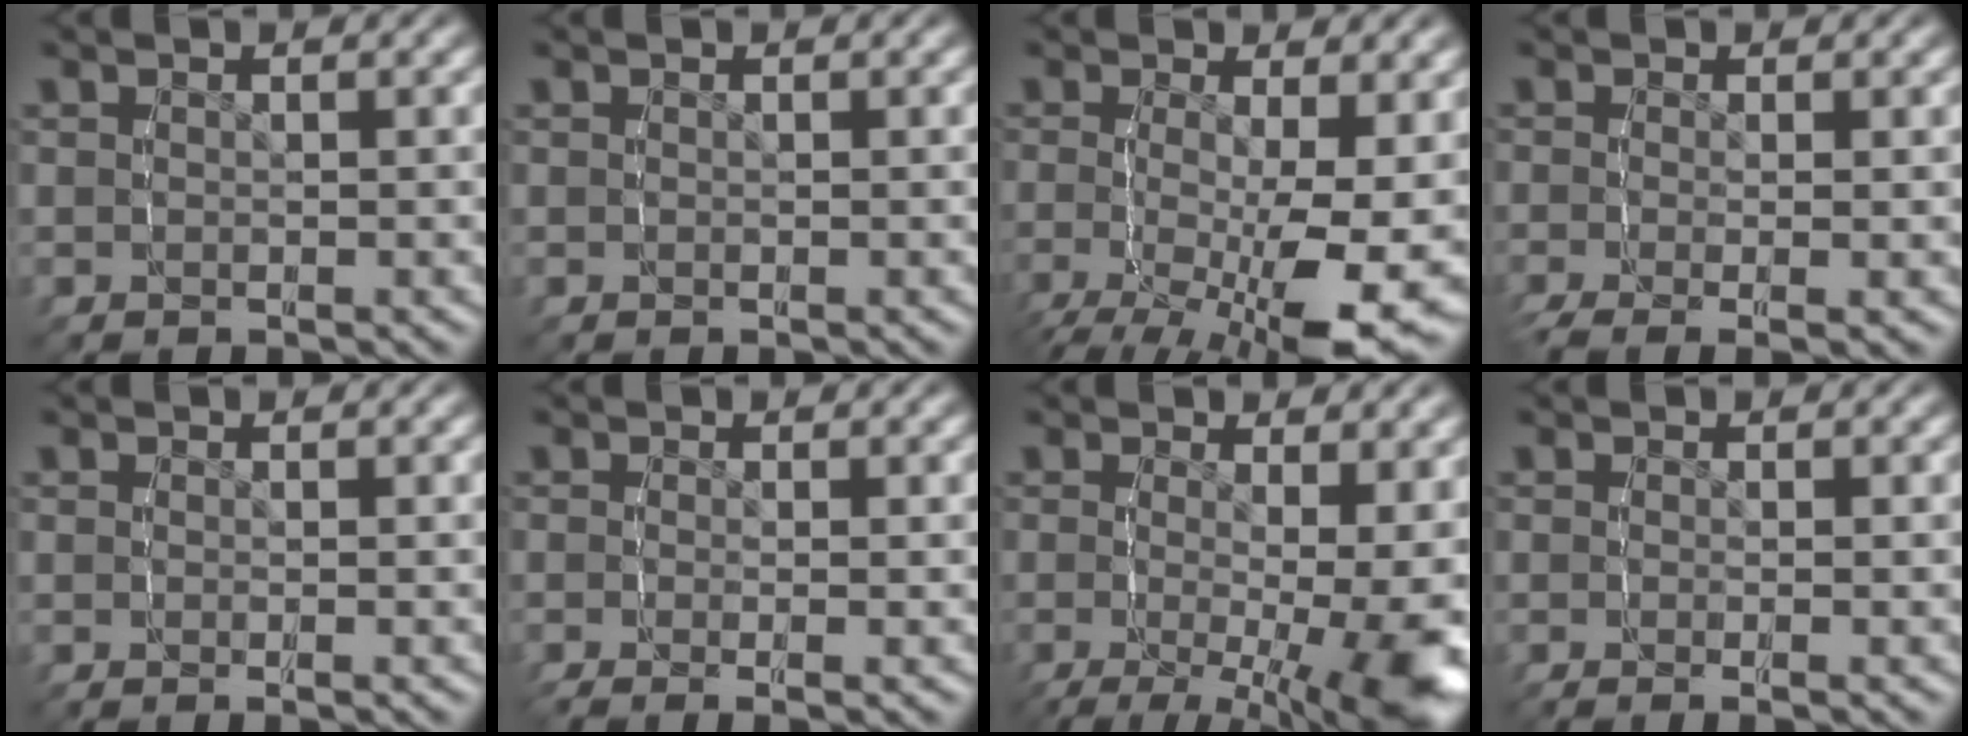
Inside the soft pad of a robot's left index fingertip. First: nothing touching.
{"total": 0.0}
{"total": 9.4, "force": [-2.5, 3.5, 8.4], "torque": [-0.139, -0.042, -0.016]}
{"total": 4.2, "force": [-2.7, 1.4, 2.9], "torque": [-0.060, -0.025, -0.031]}
{"total": 0.7, "force": [-0.4, -0.2, 0.5], "torque": [-0.011, -0.007, -0.002]}
{"total": 2.3, "force": [-1.6, 0.5, 1.7], "torque": [-0.037, -0.015, -0.017]}
{"total": 10.1, "force": [-4.8, 3.1, 8.4], "torque": [-0.122, -0.055, -0.050]}
{"total": 1.3, "force": [-0.9, 0.0, 1.0], "torque": [-0.021, -0.010, -0.009]}